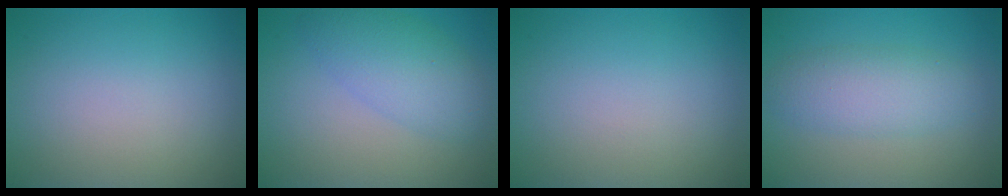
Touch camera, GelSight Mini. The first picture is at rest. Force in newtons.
{"total": 4.5, "press": 4.5, "slide": 0.1}
{"total": 0.0}
{"total": 3.9, "press": 3.9, "slide": 0.2}